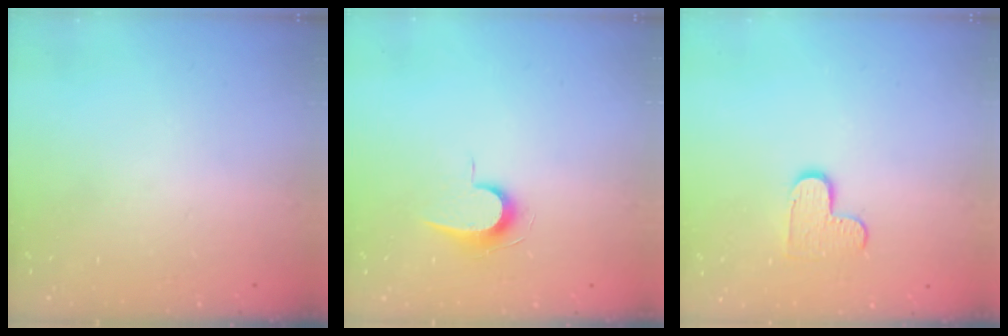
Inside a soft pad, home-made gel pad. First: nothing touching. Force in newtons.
{"total": 7.1, "press": 7.0, "slide": 0.7}
{"total": 7.4, "press": 7.4, "slide": 0.4}